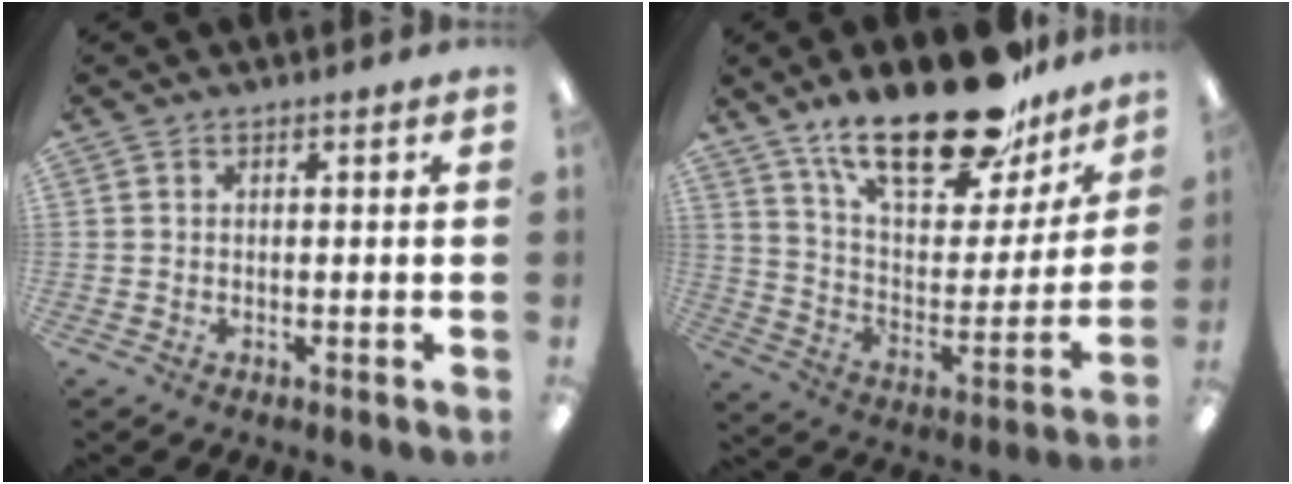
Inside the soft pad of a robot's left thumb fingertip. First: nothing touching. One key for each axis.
{"total": 27.3, "fx": 19.0, "fy": 10.8, "fz": 16.3, "tx": -0.248, "ty": -0.113, "tz": 0.323}